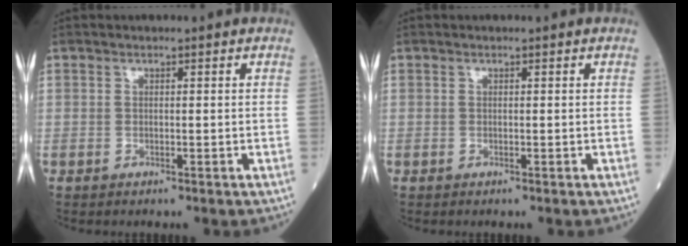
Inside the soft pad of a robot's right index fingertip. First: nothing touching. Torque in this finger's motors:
{"motor_torque": [0.01, 0.01, 0.00, -0.01]}